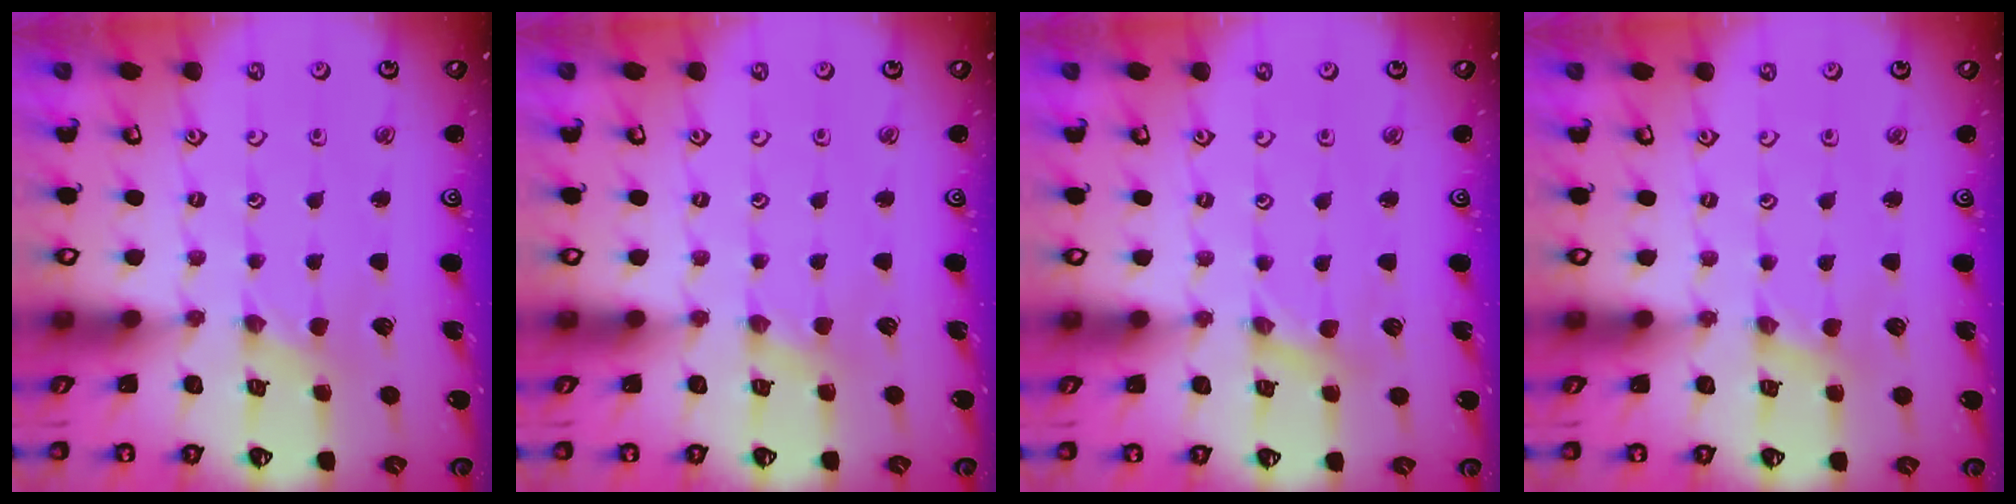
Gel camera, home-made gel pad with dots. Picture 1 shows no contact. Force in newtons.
{"total": 1.8, "press": 1.8, "slide": 0.3}
{"total": 1.2, "press": 1.2, "slide": 0.2}
{"total": 0.6, "press": 0.6, "slide": 0.1}